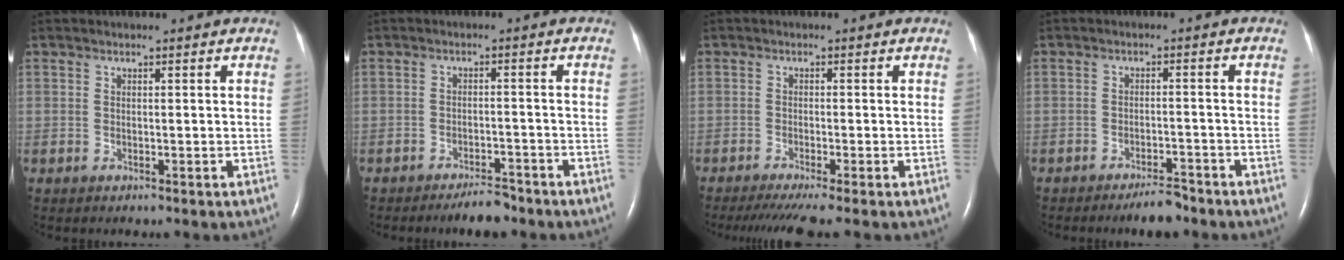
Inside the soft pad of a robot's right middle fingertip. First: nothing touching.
{"total": 3.8, "force": [-3.3, 0.9, 1.6], "torque": [-0.028, -0.002, -0.052]}
{"total": 5.8, "force": [-4.7, -0.4, 3.5], "torque": [-0.052, -0.017, -0.076]}
{"total": 3.7, "force": [-3.2, 0.8, 1.7], "torque": [-0.029, -0.002, -0.051]}